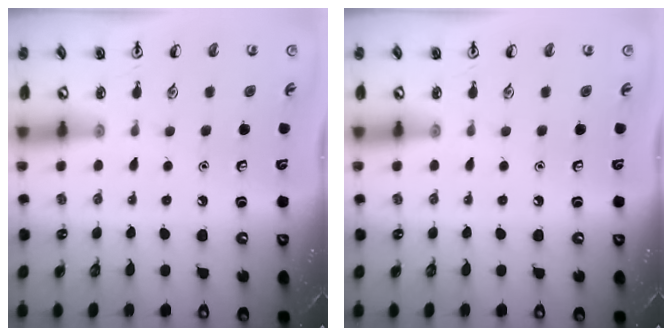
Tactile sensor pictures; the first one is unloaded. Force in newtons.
{"total": 0.0}